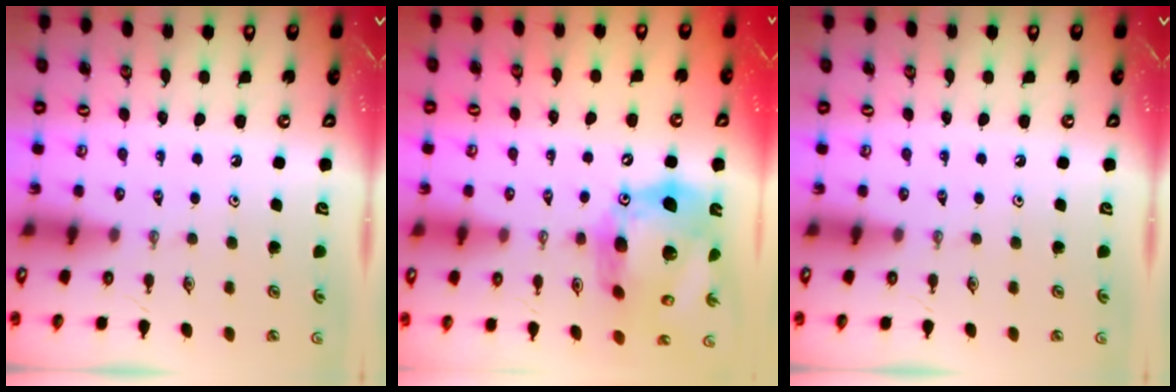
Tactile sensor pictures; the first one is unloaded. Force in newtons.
{"total": 22.0, "press": 21.8, "slide": 2.6}
{"total": 0.0}